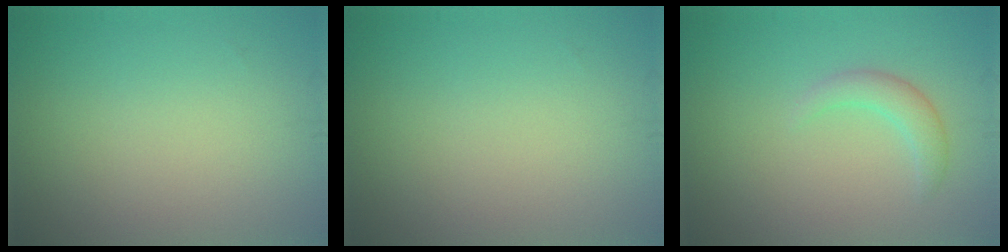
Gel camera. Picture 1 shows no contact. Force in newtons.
{"total": 0.0}
{"total": 1.9, "press": 1.9, "slide": 0.0}